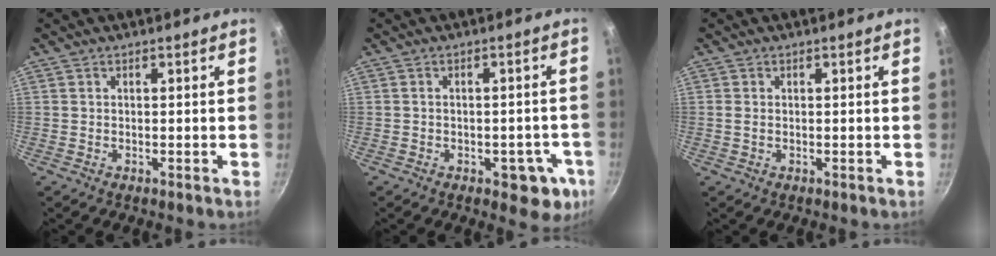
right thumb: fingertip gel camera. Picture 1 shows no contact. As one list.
[{"total": 7.9, "force": [-2.9, 4.5, 5.7], "torque": [-0.028, 0.019, -0.028]}, {"total": 0.9, "force": [0.0, 0.7, 0.6], "torque": [-0.014, 0.001, 0.000]}]